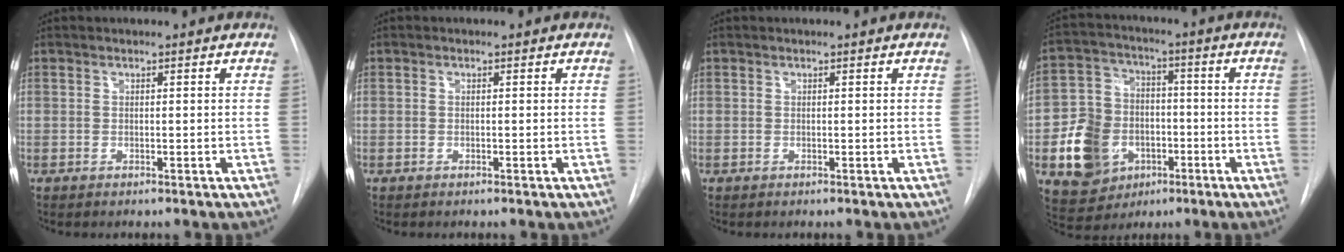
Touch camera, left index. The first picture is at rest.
{"total": 0.0}
{"total": 0.0}
{"total": 12.3, "force": [-4.0, 10.3, 5.4], "torque": [-0.121, 0.026, -0.057]}